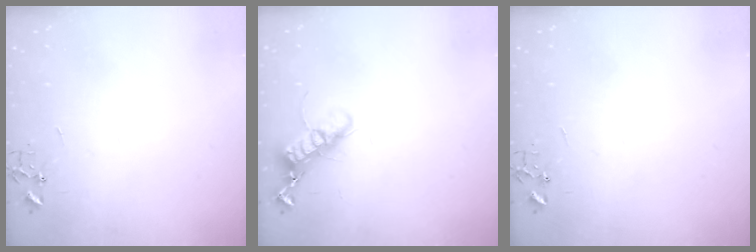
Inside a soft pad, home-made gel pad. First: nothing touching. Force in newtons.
{"total": 12.2, "press": 12.2, "slide": 0.9}
{"total": 0.0}